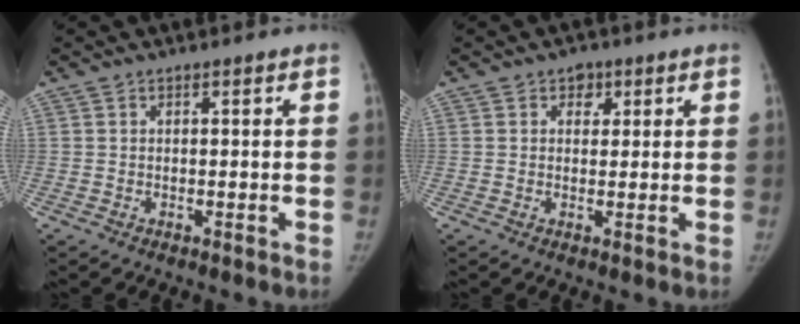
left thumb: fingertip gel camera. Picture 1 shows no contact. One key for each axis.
{"total": 2.7, "fx": 1.3, "fy": 2.1, "fz": 1.1, "tx": 0.007, "ty": -0.003, "tz": 0.013}